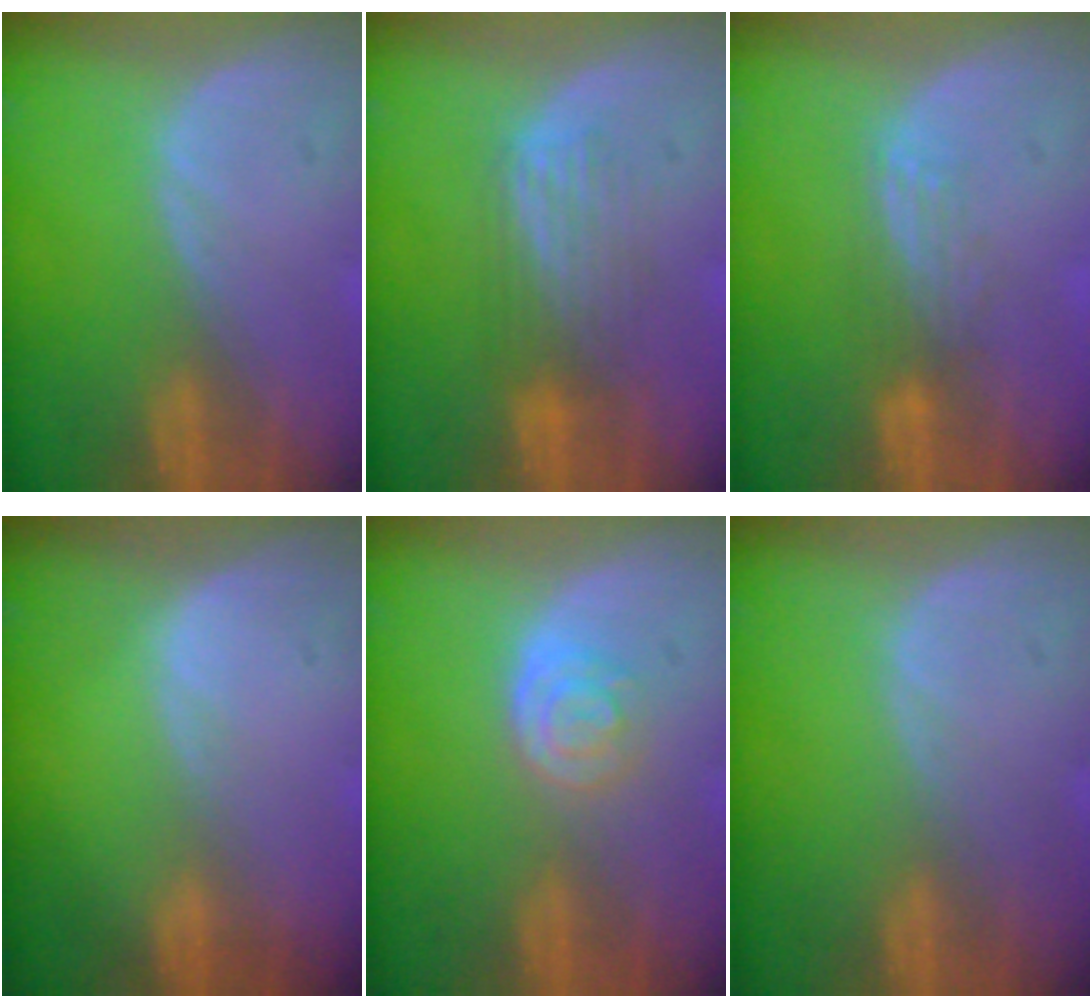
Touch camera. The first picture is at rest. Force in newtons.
{"total": 4.3, "press": 4.3, "slide": 0.2}
{"total": 2.9, "press": 2.7, "slide": 1.1}
{"total": 0.5, "press": 0.3, "slide": 0.4}
{"total": 3.6, "press": 3.5, "slide": 1.1}
{"total": 0.0}